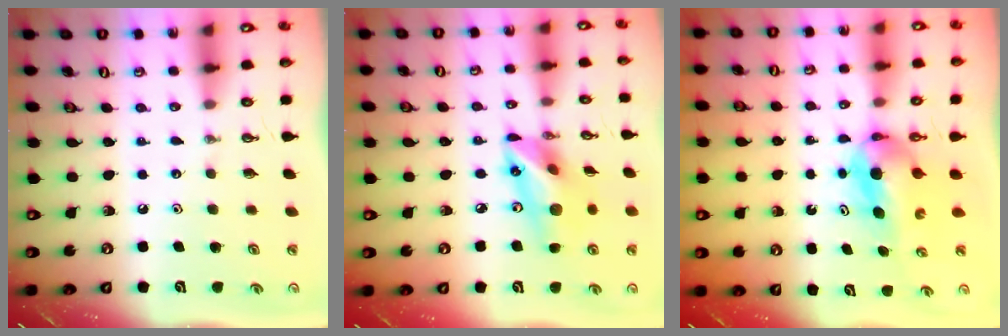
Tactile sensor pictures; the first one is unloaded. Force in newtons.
{"total": 16.3, "press": 15.9, "slide": 3.6}
{"total": 5.8, "press": 4.9, "slide": 3.1}